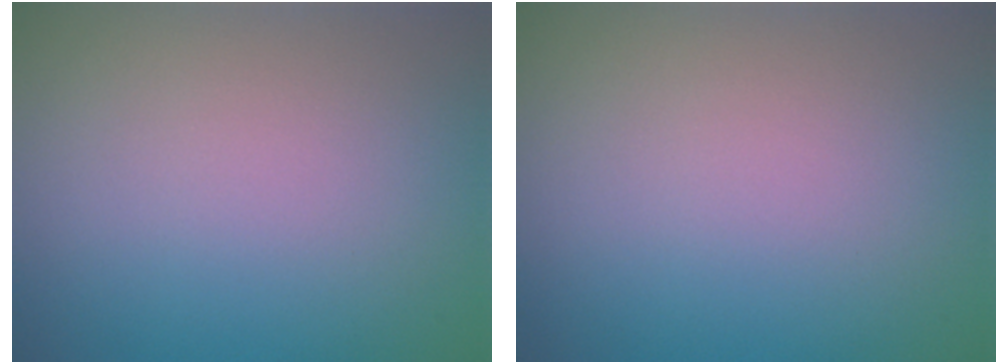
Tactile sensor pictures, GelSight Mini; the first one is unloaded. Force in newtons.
{"total": 0.0}